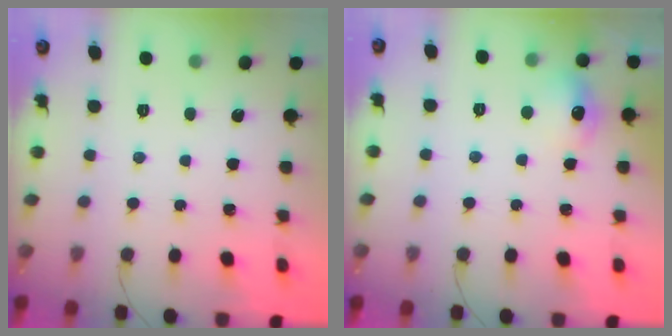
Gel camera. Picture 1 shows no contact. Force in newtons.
{"total": 8.2, "press": 8.1, "slide": 1.2}